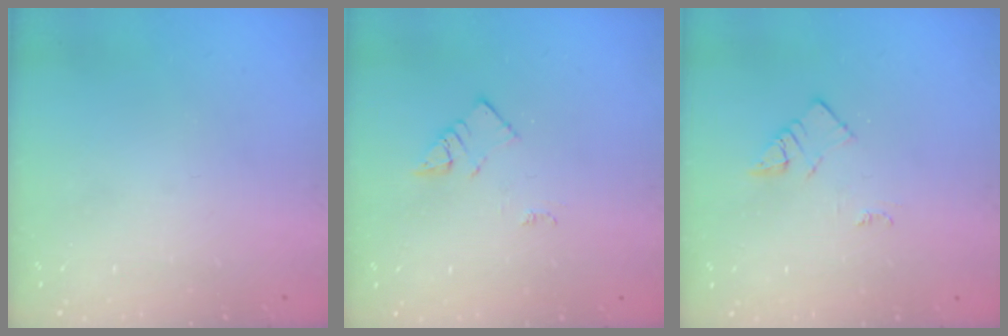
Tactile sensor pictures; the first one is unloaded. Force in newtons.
{"total": 2.7, "press": 2.6, "slide": 0.4}
{"total": 3.0, "press": 3.0, "slide": 0.4}